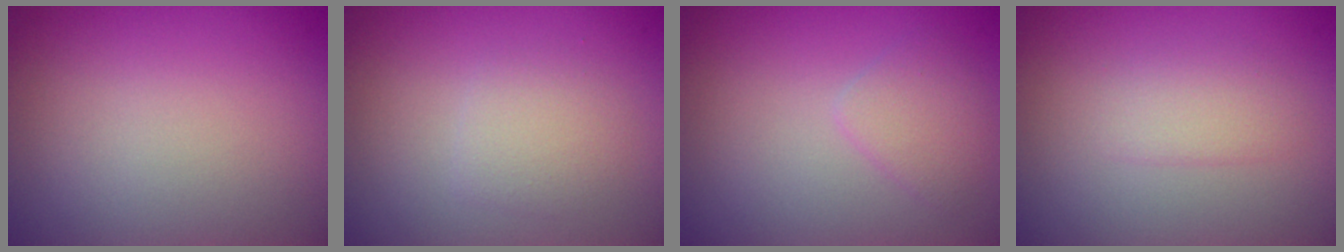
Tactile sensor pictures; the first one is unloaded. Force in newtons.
{"total": 1.9, "press": 1.9, "slide": 0.1}
{"total": 1.9, "press": 1.9, "slide": 0.1}
{"total": 1.7, "press": 1.7, "slide": 0.1}